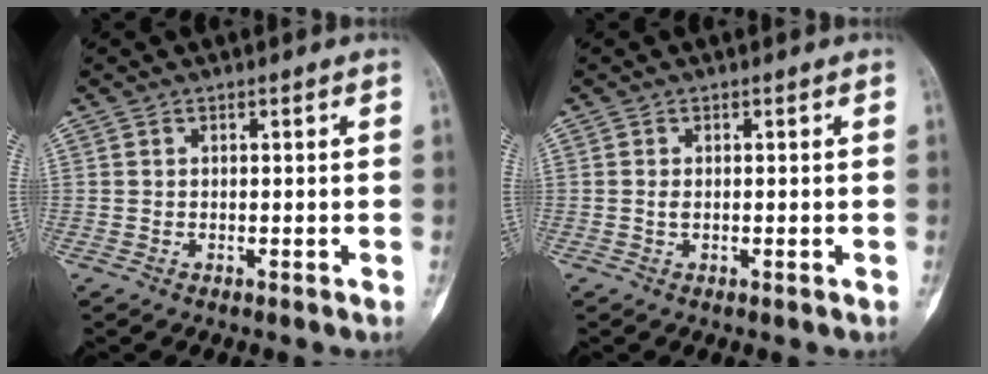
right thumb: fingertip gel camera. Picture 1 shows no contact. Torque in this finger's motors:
{"motor_torque": [0.55, 0.16, 0.08, 0.02, 0.07]}